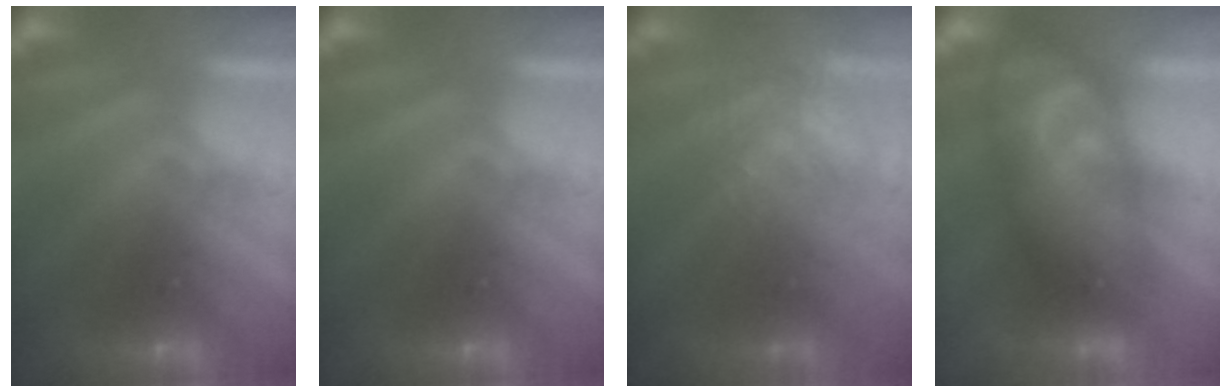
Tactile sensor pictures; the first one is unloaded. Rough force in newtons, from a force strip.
{"total": 0.0}
{"total": 2.7}
{"total": 3.8}